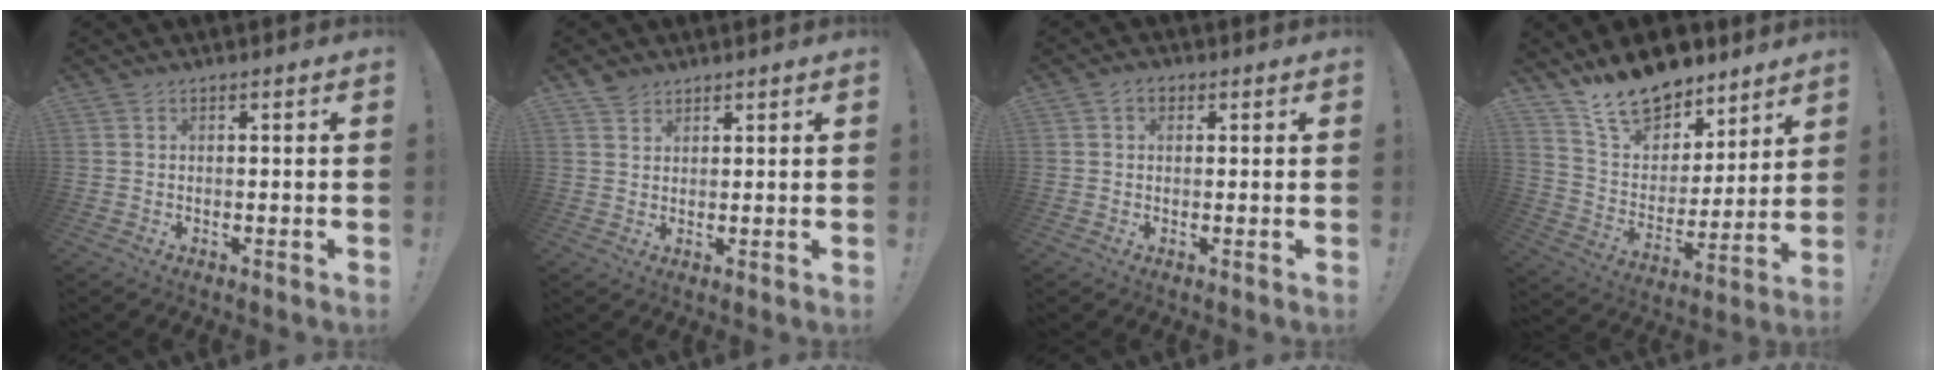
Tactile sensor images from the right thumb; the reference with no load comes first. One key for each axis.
{"total": 3.0, "fx": 2.4, "fy": 1.7, "fz": 0.5, "tx": -0.007, "ty": -0.010, "tz": 0.046}
{"total": 2.5, "fx": 0.9, "fy": 1.8, "fz": 1.4, "tx": -0.019, "ty": 0.000, "tz": 0.014}
{"total": 17.1, "fx": 13.4, "fy": 8.5, "fz": 6.2, "tx": -0.117, "ty": -0.091, "tz": 0.248}